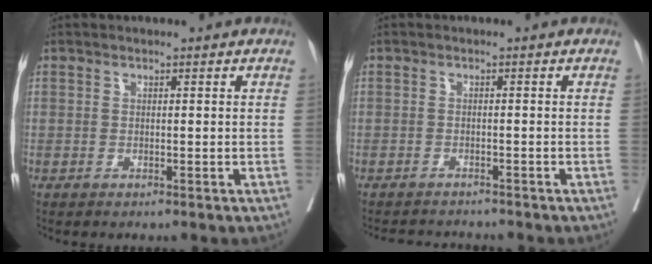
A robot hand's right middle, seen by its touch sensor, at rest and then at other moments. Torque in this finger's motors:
{"motor_torque": [0.06, -0.24, -0.04, 0.00]}